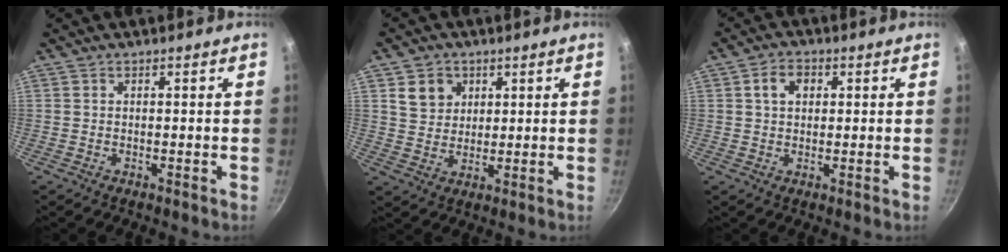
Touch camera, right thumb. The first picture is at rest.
{"total": 6.5, "force": [2.4, 5.5, 2.5], "torque": [-0.014, -0.003, 0.046]}
{"total": 4.6, "force": [1.2, 3.4, 2.9], "torque": [-0.033, 0.009, 0.017]}